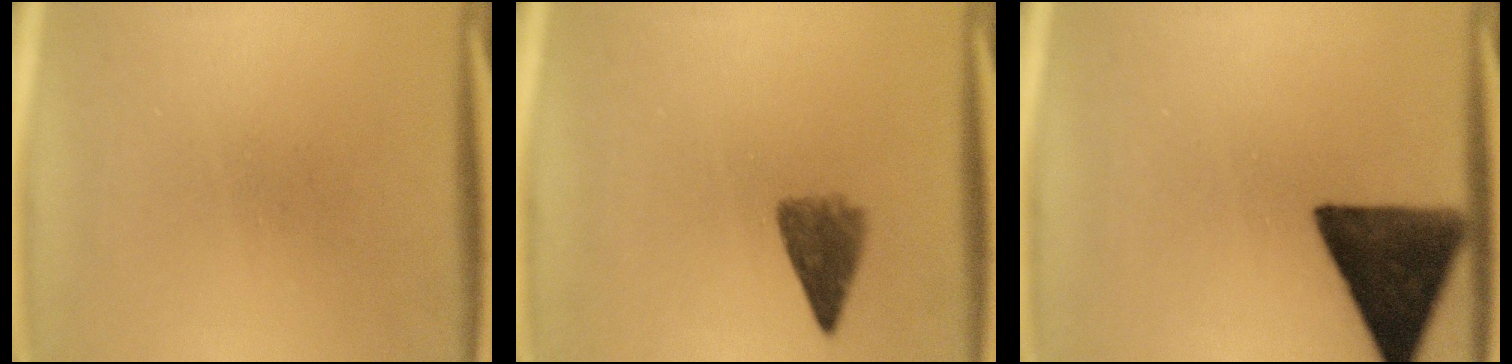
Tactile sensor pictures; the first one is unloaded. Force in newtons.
{"total": 4.2}
{"total": 14.2}